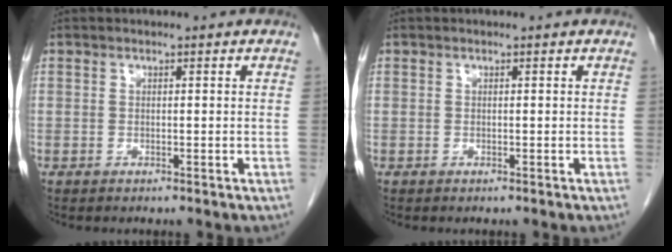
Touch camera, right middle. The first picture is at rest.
{"total": 0.0}